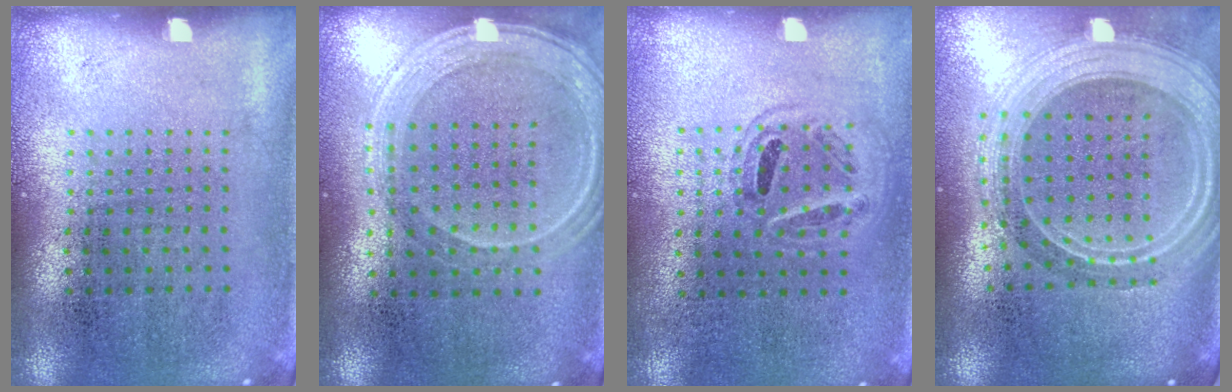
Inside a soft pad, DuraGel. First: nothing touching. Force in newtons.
{"total": 1.2, "press": 1.2, "slide": 0.4}
{"total": 0.9, "press": 0.9, "slide": 0.1}
{"total": 2.7, "press": 2.2, "slide": 1.5}